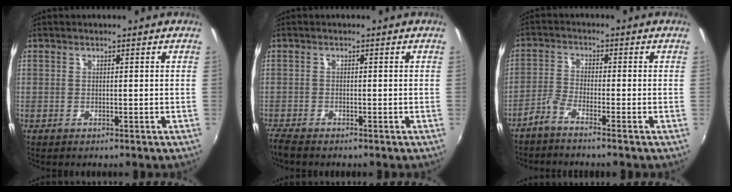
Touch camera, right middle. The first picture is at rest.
{"total": 3.2, "force": [-2.8, 0.6, 1.3], "torque": [-0.035, -0.017, -0.058]}
{"total": 2.6, "force": [-2.1, 0.0, 1.6], "torque": [-0.054, 0.006, -0.046]}